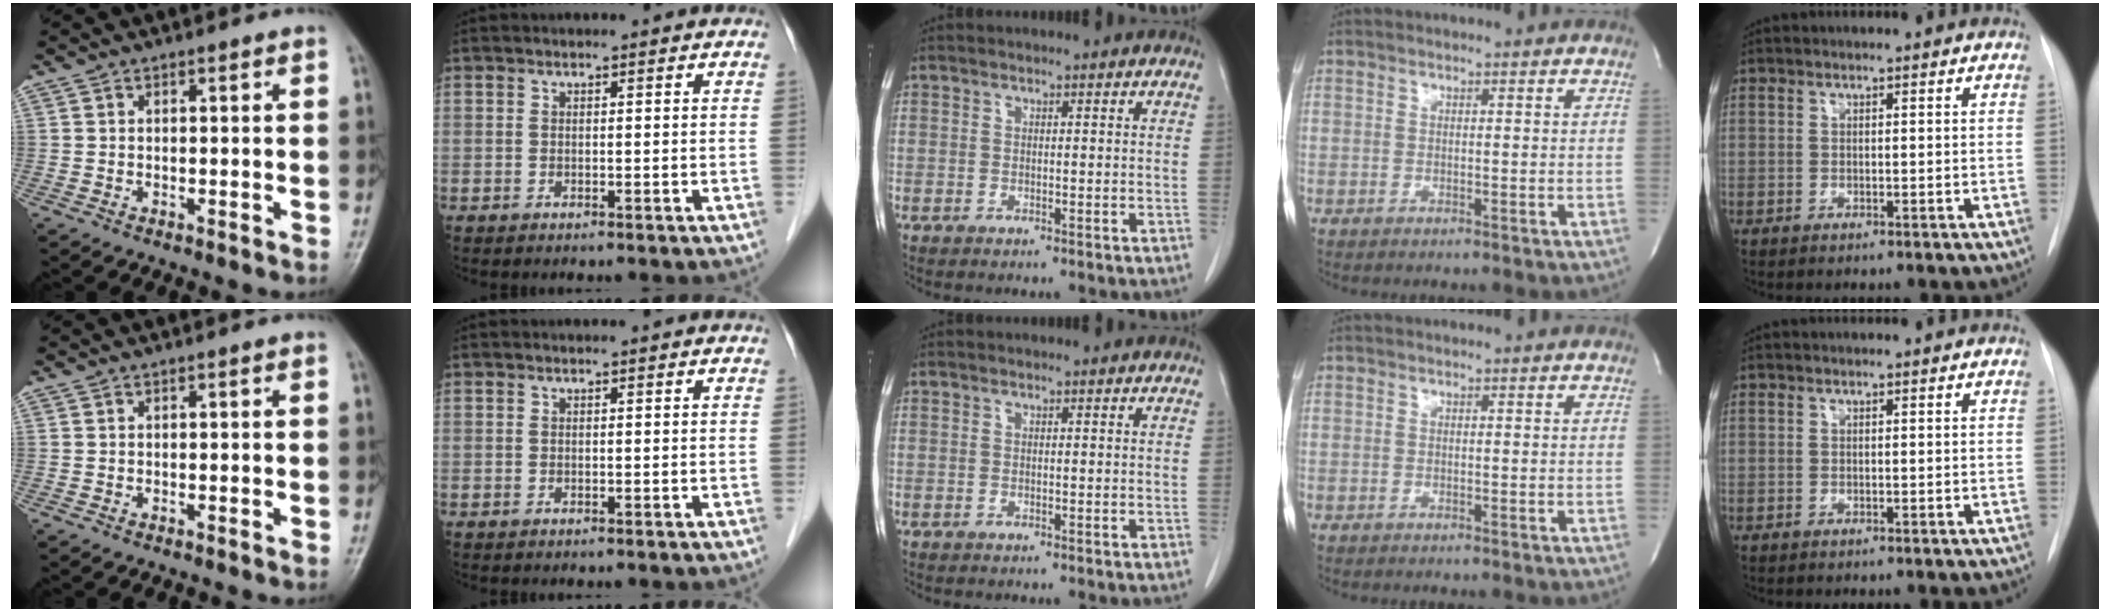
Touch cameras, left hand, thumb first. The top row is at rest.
{}